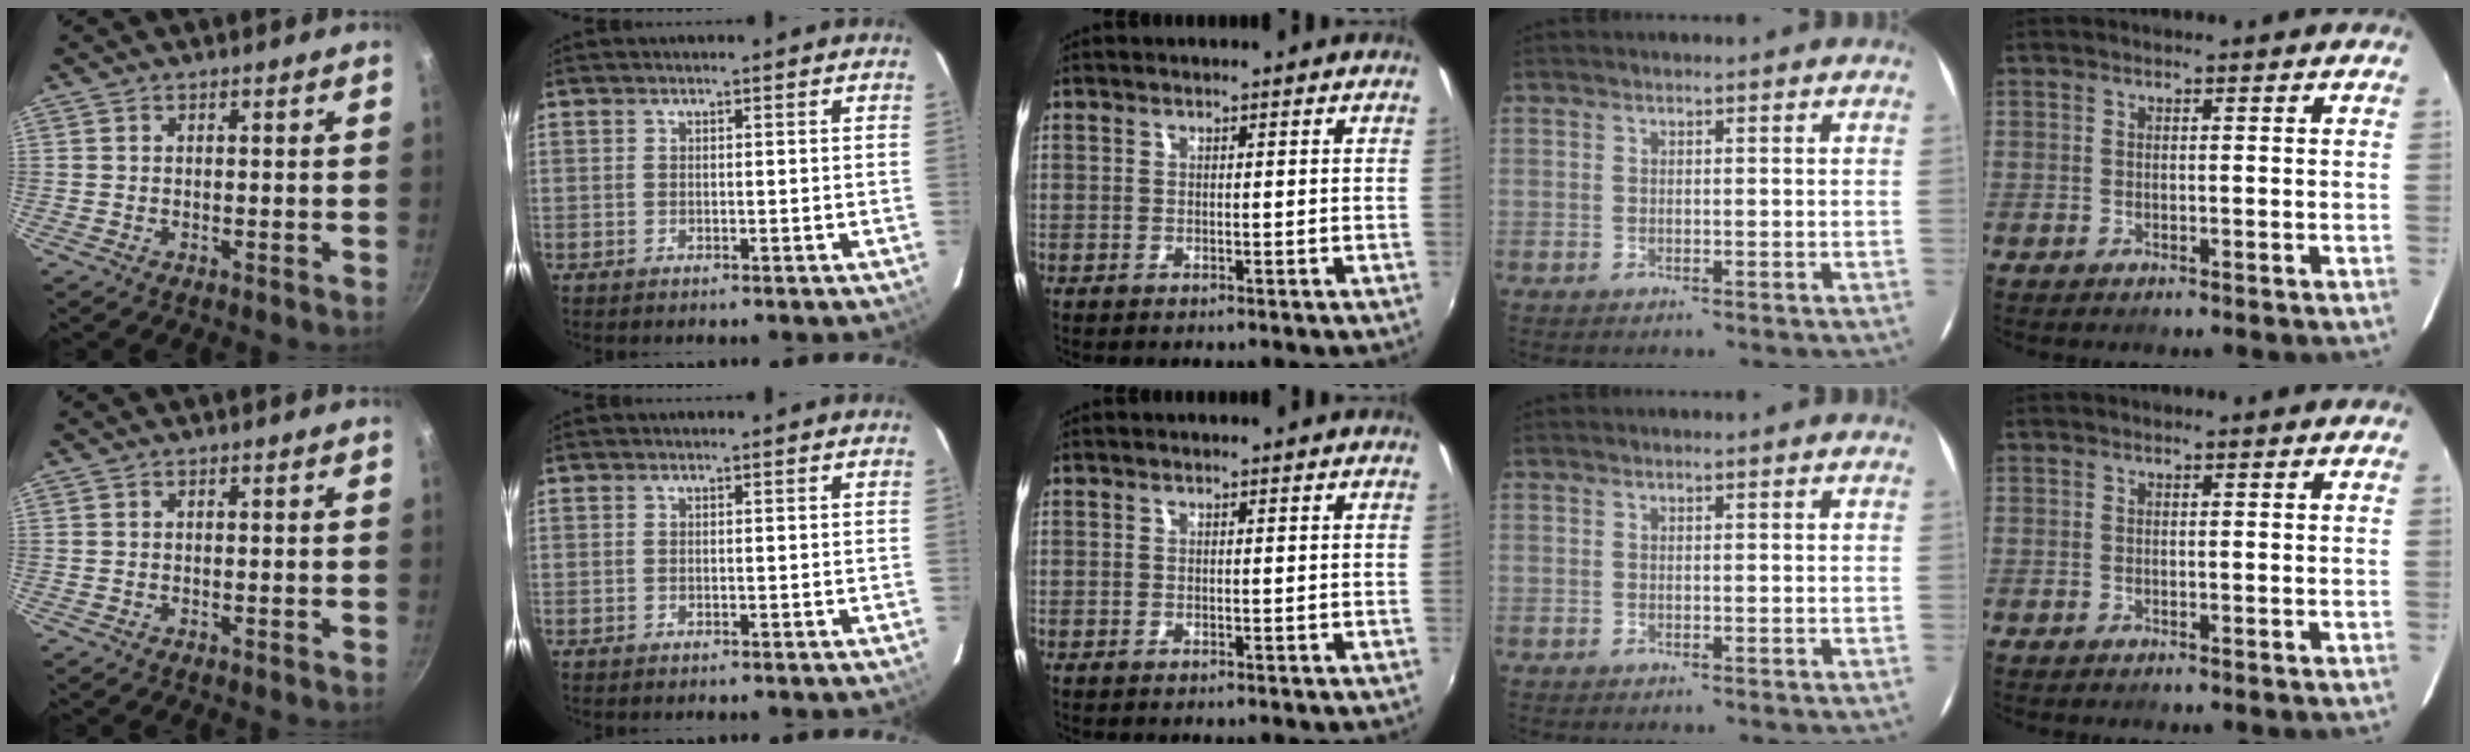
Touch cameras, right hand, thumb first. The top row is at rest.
{}